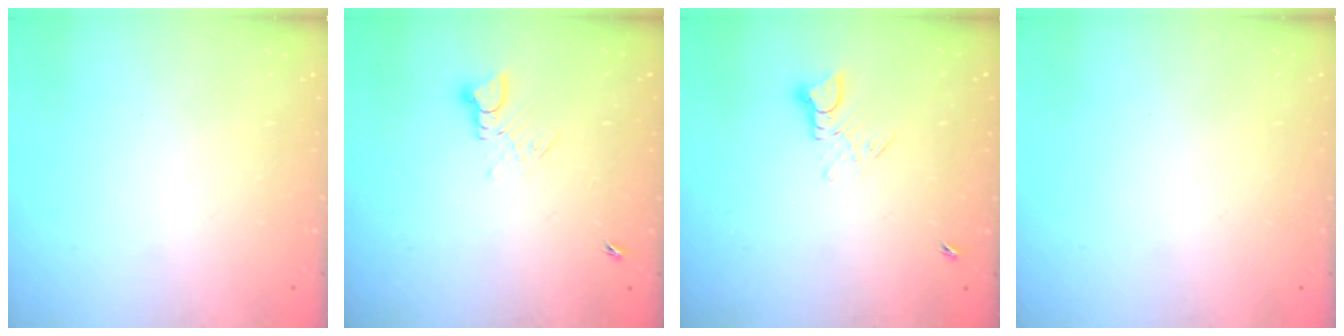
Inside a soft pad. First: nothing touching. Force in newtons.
{"total": 4.2, "press": 4.1, "slide": 0.5}
{"total": 3.9, "press": 3.9, "slide": 0.6}
{"total": 0.0}